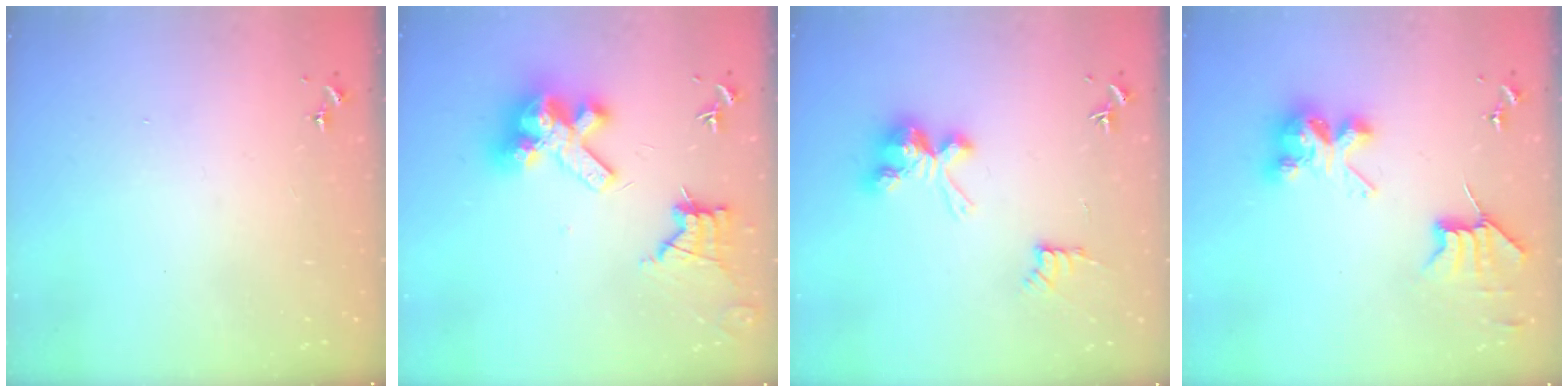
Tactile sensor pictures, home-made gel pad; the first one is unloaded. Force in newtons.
{"total": 15.0, "press": 14.9, "slide": 1.9}
{"total": 10.6, "press": 10.6, "slide": 0.3}
{"total": 8.5, "press": 8.5, "slide": 0.5}